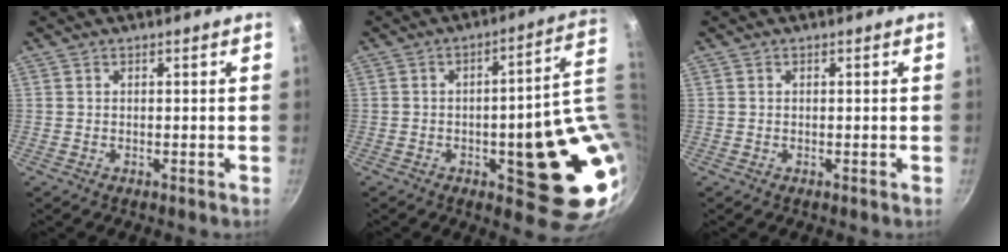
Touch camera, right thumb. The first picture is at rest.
{"total": 19.2, "force": [-0.3, 6.0, 18.3], "torque": [-0.180, -0.006, 0.005]}
{"total": 0.0}